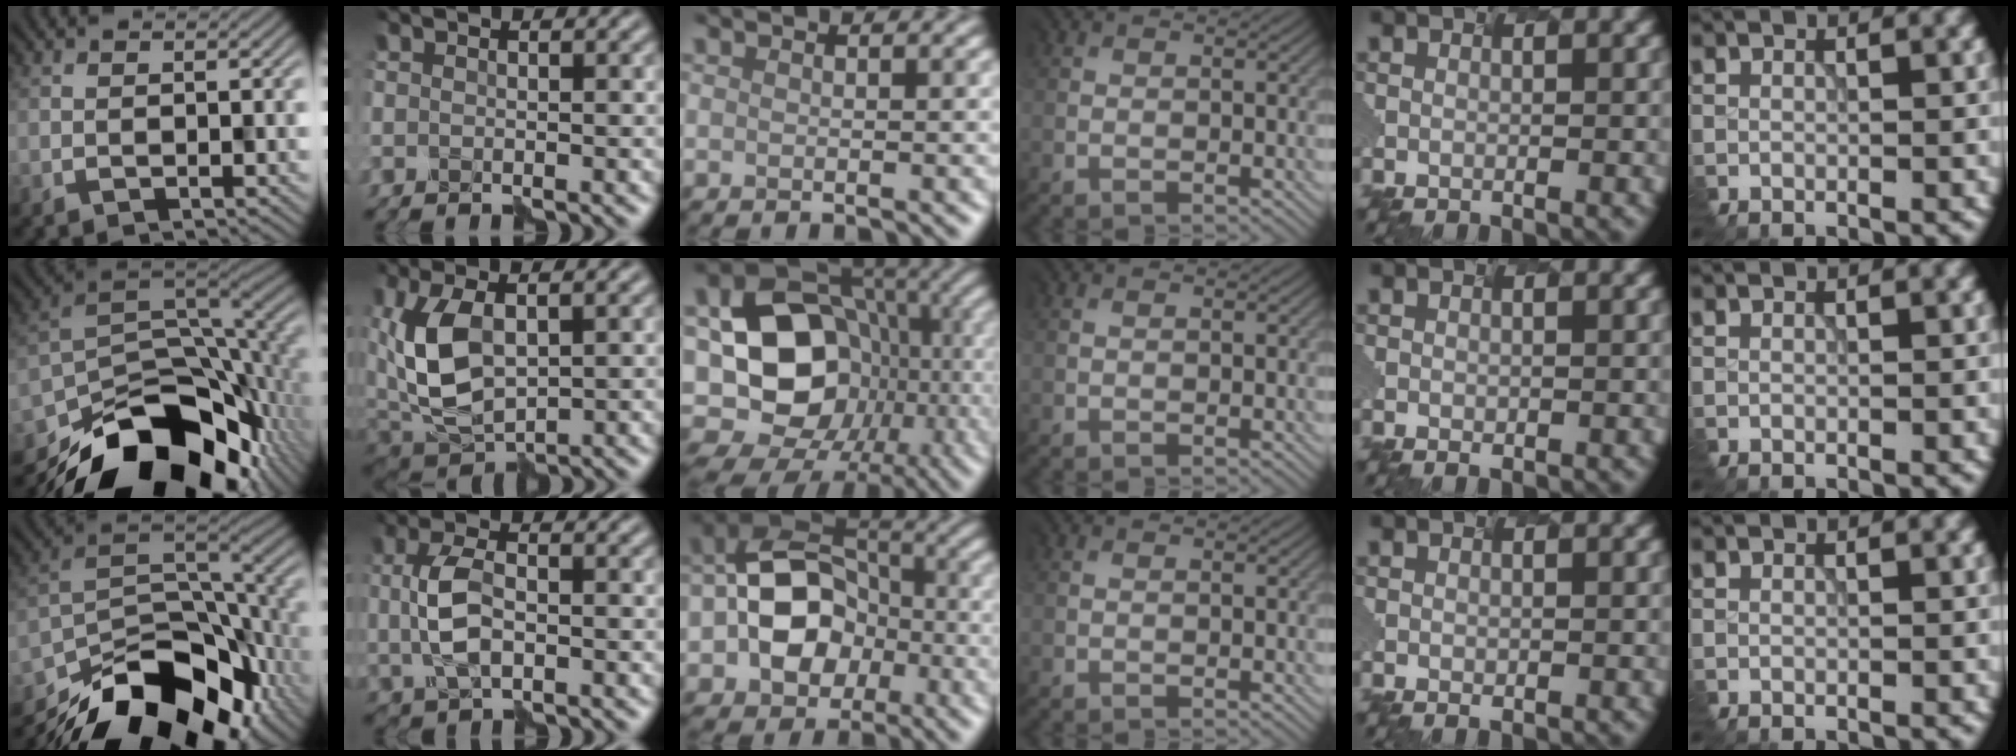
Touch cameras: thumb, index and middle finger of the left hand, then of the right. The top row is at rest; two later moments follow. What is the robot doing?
{"motion": "assemble", "object": "markers"}